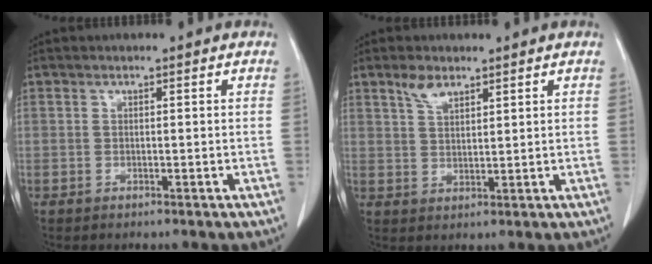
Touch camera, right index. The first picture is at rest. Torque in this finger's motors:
{"motor_torque": [0.05, 0.05, 0.00, 0.03]}